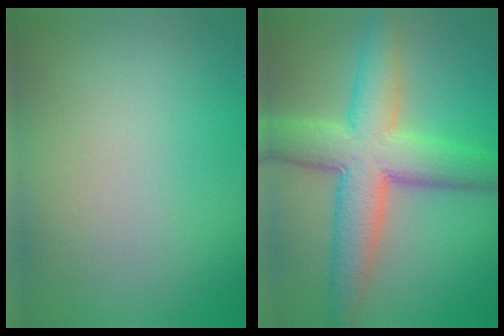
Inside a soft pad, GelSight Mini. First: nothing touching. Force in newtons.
{"total": 8.4, "press": 8.4, "slide": 0.4}